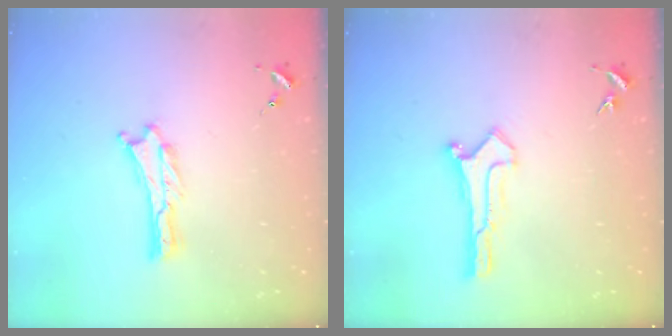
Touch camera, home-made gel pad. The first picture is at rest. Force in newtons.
{"total": 0.0}